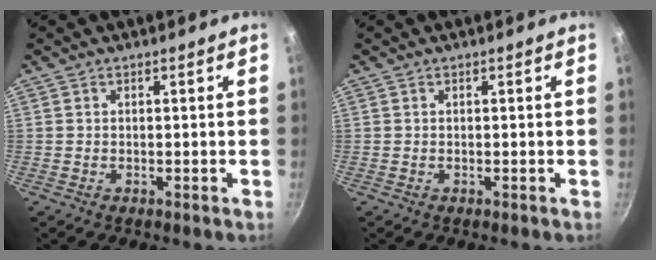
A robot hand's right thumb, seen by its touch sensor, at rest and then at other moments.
{"total": 0.0}